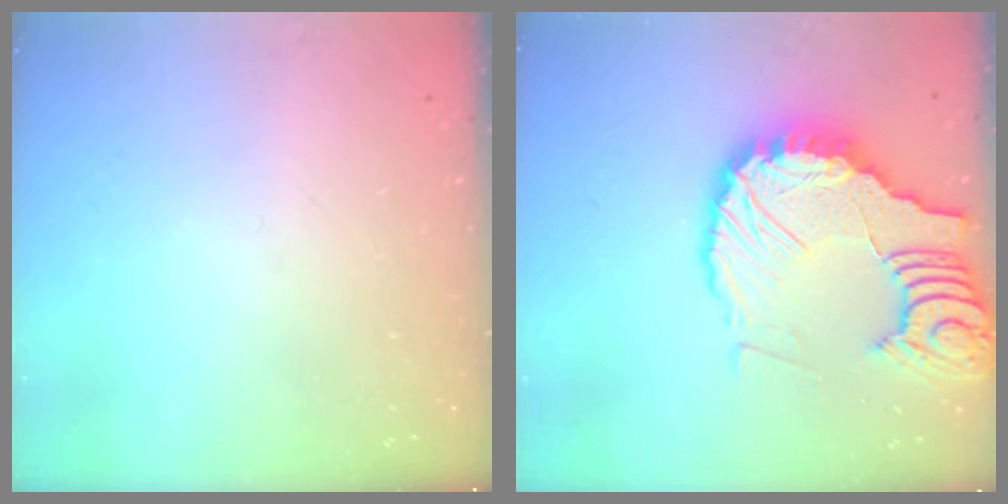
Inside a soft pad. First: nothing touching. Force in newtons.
{"total": 17.5, "press": 17.3, "slide": 2.1}